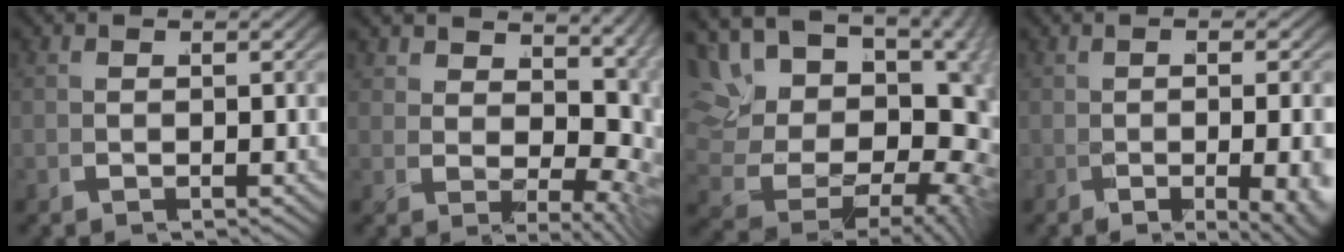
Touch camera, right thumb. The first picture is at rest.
{"total": 8.7, "force": [1.3, 5.7, 6.4], "torque": [-0.097, -0.022, 0.035]}
{"total": 18.4, "force": [-0.3, 13.7, 12.2], "torque": [-0.210, -0.015, -0.009]}
{"total": 4.2, "force": [-1.5, 0.8, 3.9], "torque": [-0.074, -0.010, -0.018]}